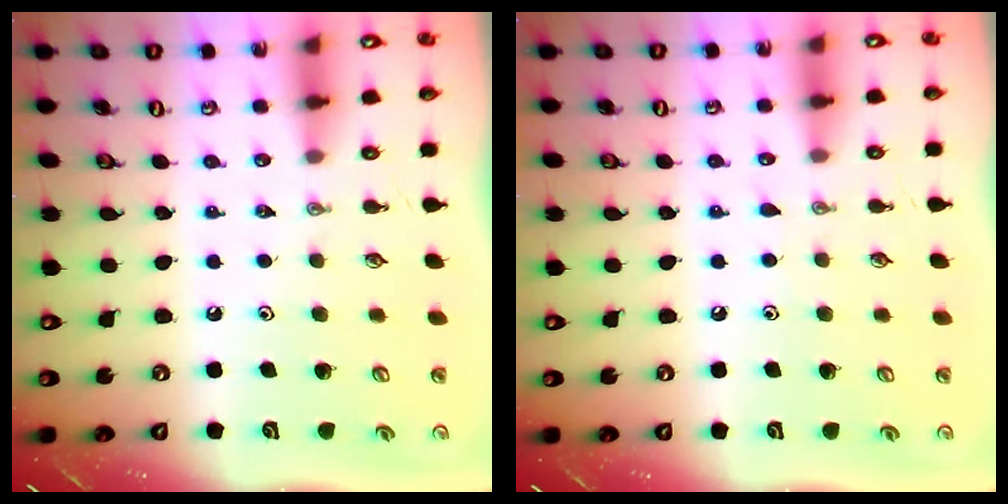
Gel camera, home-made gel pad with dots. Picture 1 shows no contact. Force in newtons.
{"total": 3.4, "press": 3.4, "slide": 0.4}